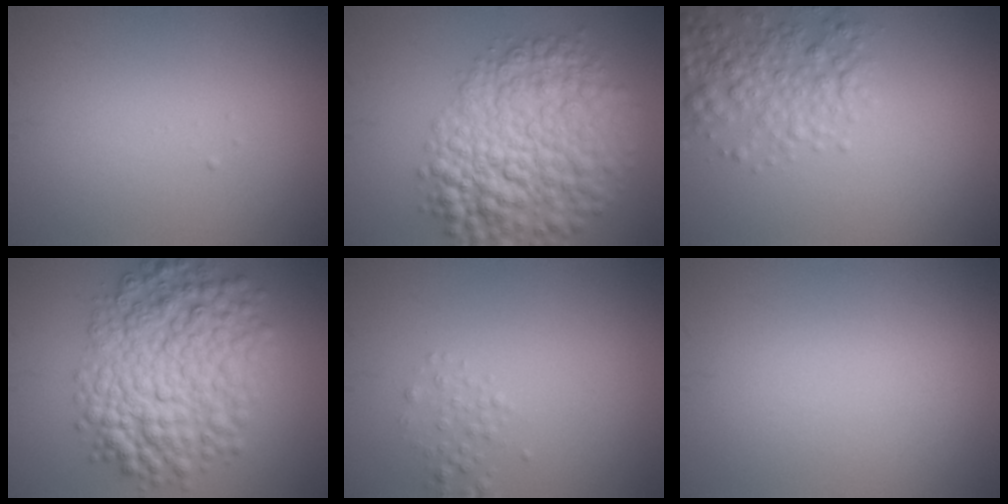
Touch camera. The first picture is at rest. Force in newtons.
{"total": 10.1, "press": 10.1, "slide": 0.3}
{"total": 4.1, "press": 4.1, "slide": 0.1}
{"total": 9.4, "press": 9.4, "slide": 0.2}
{"total": 1.2, "press": 1.2, "slide": 0.1}
{"total": 0.0}